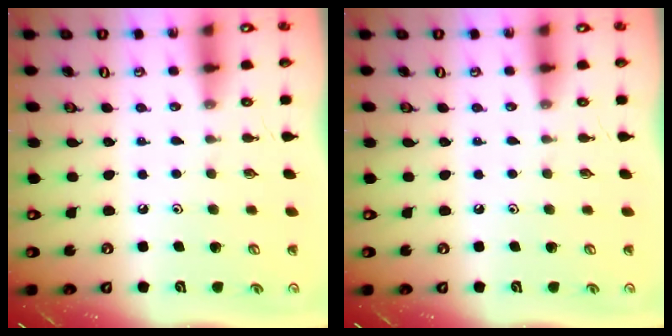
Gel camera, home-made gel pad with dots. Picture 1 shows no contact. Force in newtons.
{"total": 0.0}